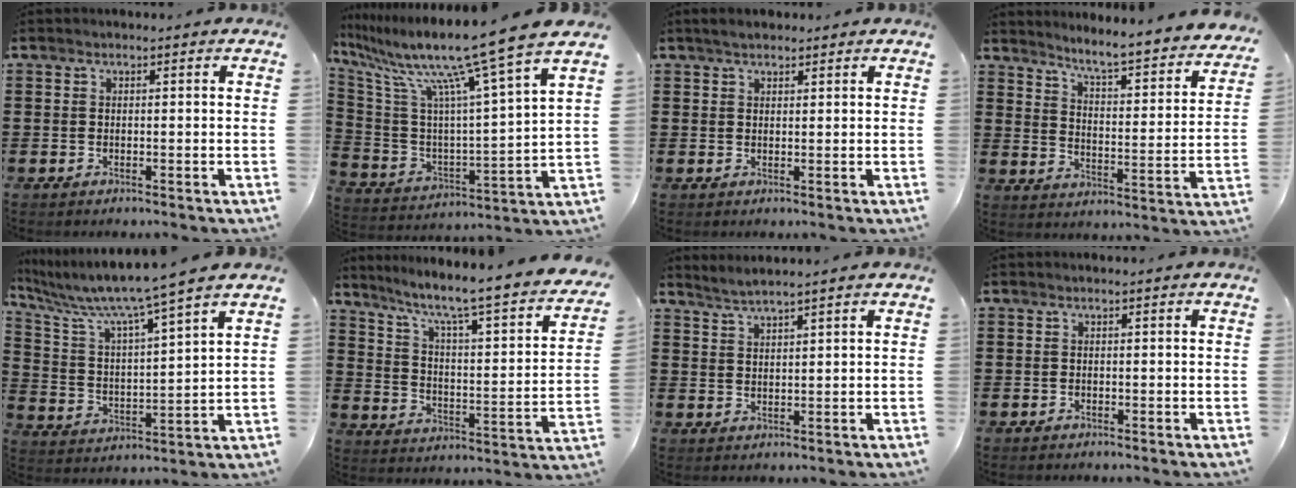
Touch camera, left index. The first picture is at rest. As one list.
[{"total": 13.1, "force": [10.6, -0.9, 7.6], "torque": [-0.179, -0.080, 0.163]}, {"total": 1.7, "force": [1.5, 0.6, 0.6], "torque": [-0.014, 0.004, 0.029]}, {"total": 4.7, "force": [4.3, -0.7, 1.8], "torque": [-0.051, -0.048, 0.059]}, {"total": 7.4, "force": [6.5, -0.8, 3.6], "torque": [-0.101, -0.051, 0.100]}, {"total": 5.5, "force": [4.2, -0.1, 3.6], "torque": [-0.091, -0.046, 0.056]}, {"total": 2.2, "force": [2.1, -0.6, 0.4], "torque": [-0.013, -0.001, 0.039]}, {"total": 0.0}]